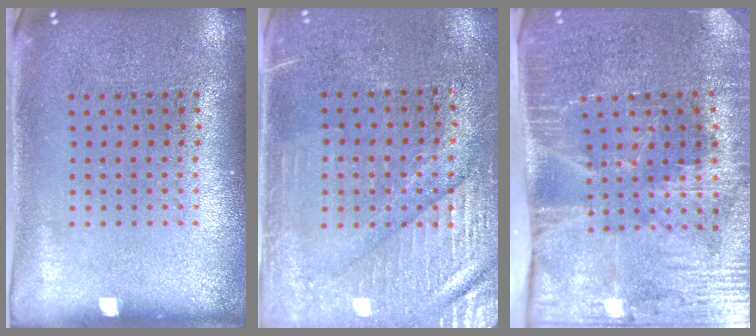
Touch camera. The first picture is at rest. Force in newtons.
{"total": 3.4, "press": 3.0, "slide": 1.7}
{"total": 4.3, "press": 3.6, "slide": 2.3}